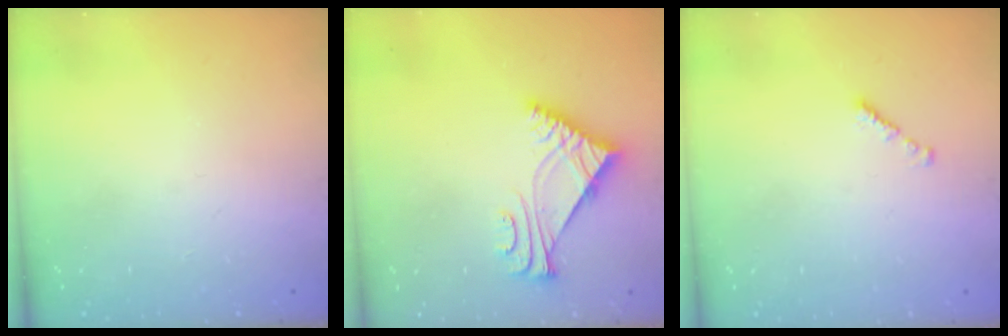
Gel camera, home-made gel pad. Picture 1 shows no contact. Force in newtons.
{"total": 7.9, "press": 7.7, "slide": 1.5}
{"total": 1.3, "press": 1.1, "slide": 0.6}